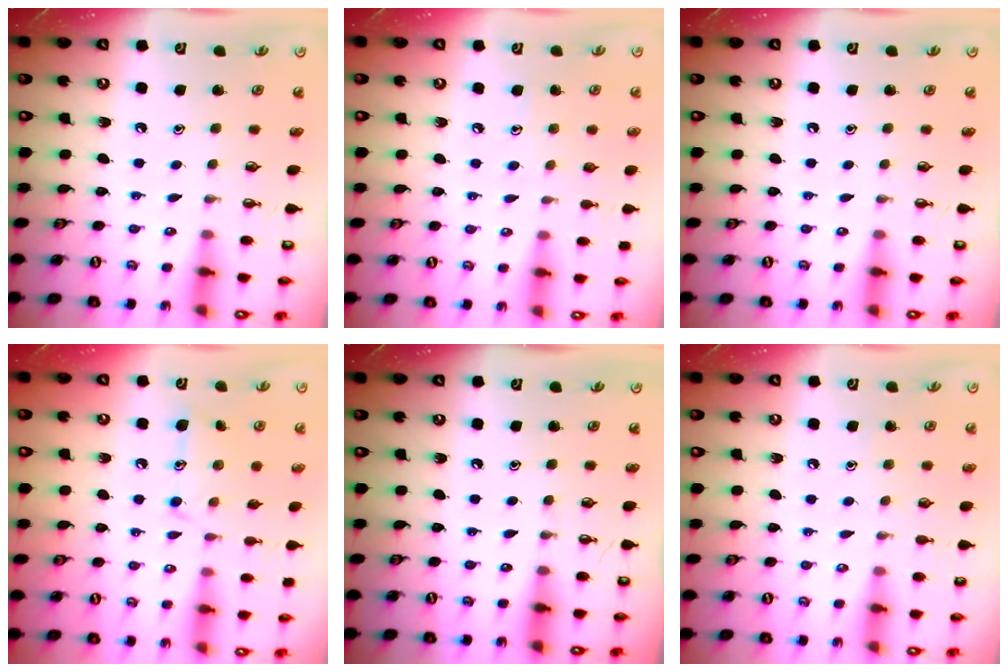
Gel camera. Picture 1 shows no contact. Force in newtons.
{"total": 4.5, "press": 4.5, "slide": 0.5}
{"total": 0.0}
{"total": 11.7, "press": 11.7, "slide": 0.1}
{"total": 0.0}
{"total": 4.5, "press": 4.5, "slide": 0.5}